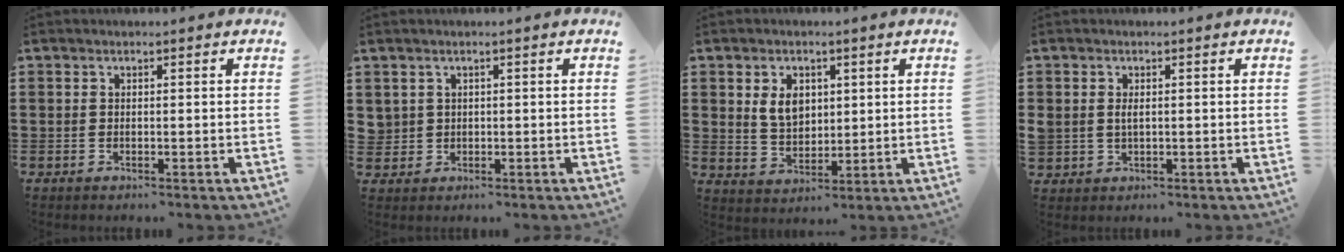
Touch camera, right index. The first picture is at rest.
{"total": 1.4, "force": [0.5, 1.3, 0.1], "torque": [-0.010, 0.005, 0.008]}
{"total": 5.1, "force": [1.5, 3.5, 3.3], "torque": [-0.069, 0.009, 0.025]}
{"total": 1.4, "force": [0.1, 0.9, 1.0], "torque": [-0.022, 0.006, 0.002]}